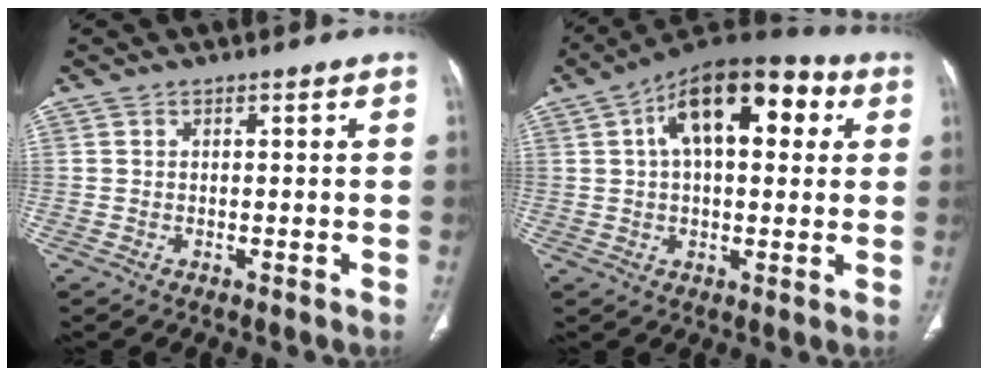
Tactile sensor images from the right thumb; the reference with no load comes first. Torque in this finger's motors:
{"motor_torque": [0.87, 4.14, 1.43, -0.17, 0.15]}